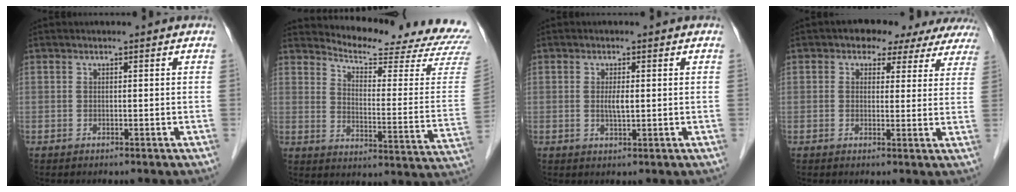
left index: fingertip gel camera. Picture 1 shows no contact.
{"total": 20.3, "force": [19.7, 0.4, 4.7], "torque": [-0.074, -0.130, 0.234]}
{"total": 2.1, "force": [0.1, 0.3, 2.0], "torque": [-0.042, -0.003, 0.002]}
{"total": 10.2, "force": [8.1, 5.2, 3.3], "torque": [-0.017, 0.018, 0.073]}